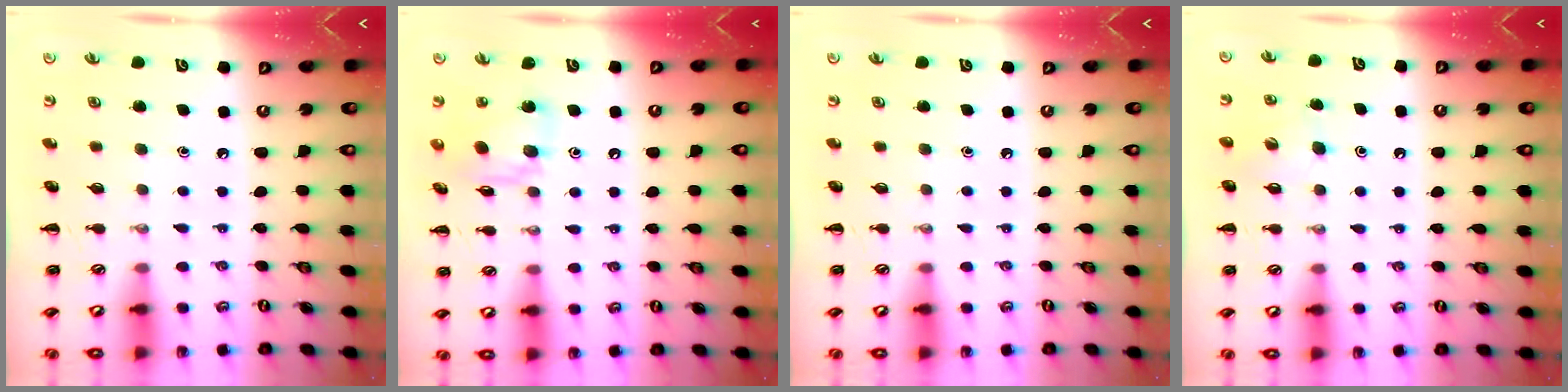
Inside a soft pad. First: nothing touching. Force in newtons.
{"total": 12.4, "press": 12.2, "slide": 2.6}
{"total": 0.0}
{"total": 4.0, "press": 3.8, "slide": 1.4}